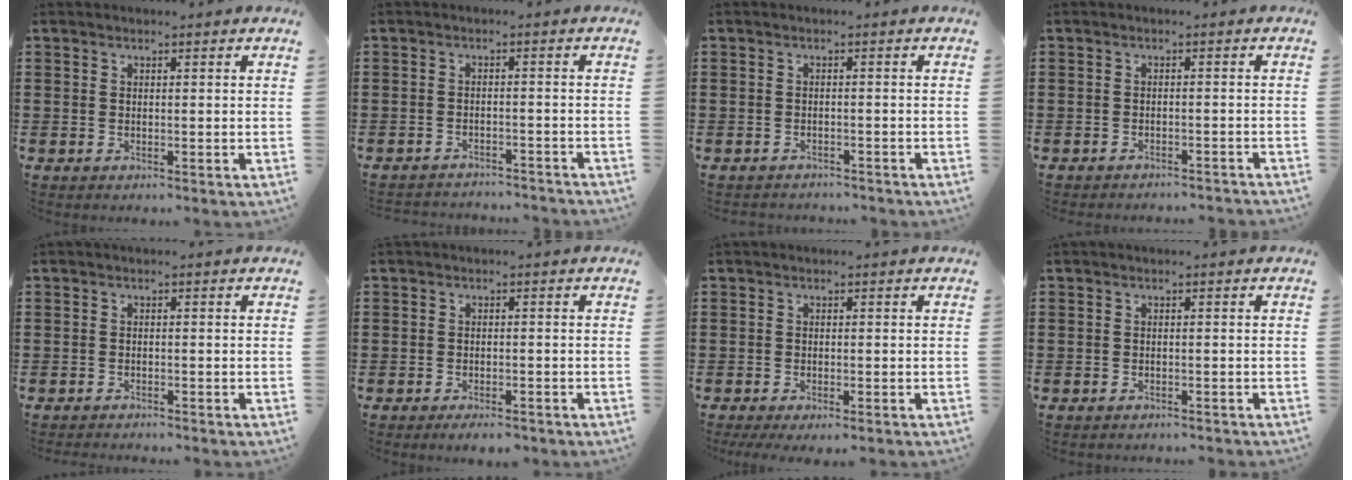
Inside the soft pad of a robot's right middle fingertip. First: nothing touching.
{"total": 2.4, "force": [-2.4, 0.1, -0.1], "torque": [-0.007, -0.002, -0.050]}
{"total": 1.3, "force": [-1.3, 0.1, -0.2], "torque": [-0.003, 0.001, -0.028]}
{"total": 1.5, "force": [-1.5, -0.1, 0.0], "torque": [-0.006, 0.000, -0.032]}
{"total": 1.0, "force": [-1.0, -0.1, 0.0], "torque": [-0.004, -0.001, -0.020]}
{"total": 1.9, "force": [-1.9, 0.3, 0.3], "torque": [-0.010, -0.003, -0.038]}
{"total": 1.0, "force": [-0.8, 0.1, 0.5], "torque": [-0.013, -0.004, -0.015]}
{"total": 0.8, "force": [-0.8, 0.0, 0.0], "torque": [-0.004, -0.001, -0.016]}